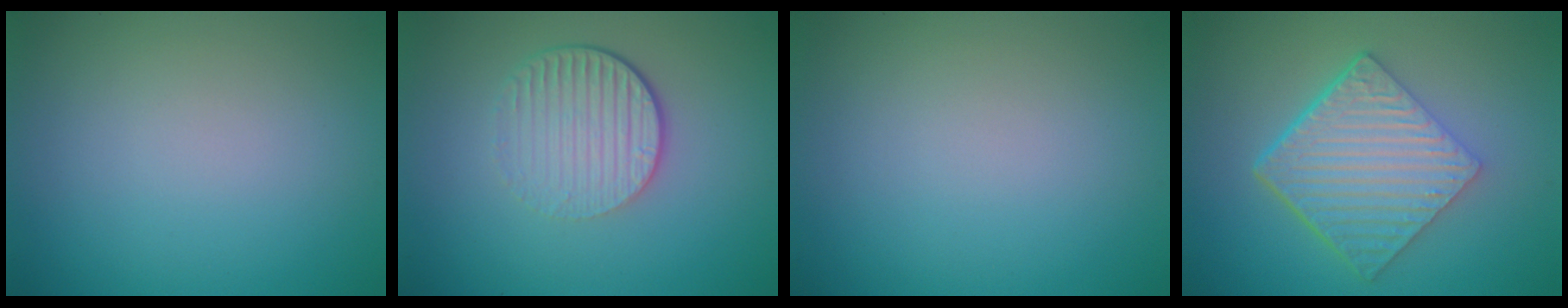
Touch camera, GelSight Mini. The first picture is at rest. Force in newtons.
{"total": 4.4, "press": 2.8, "slide": 3.4}
{"total": 0.0}
{"total": 7.0, "press": 4.6, "slide": 5.2}